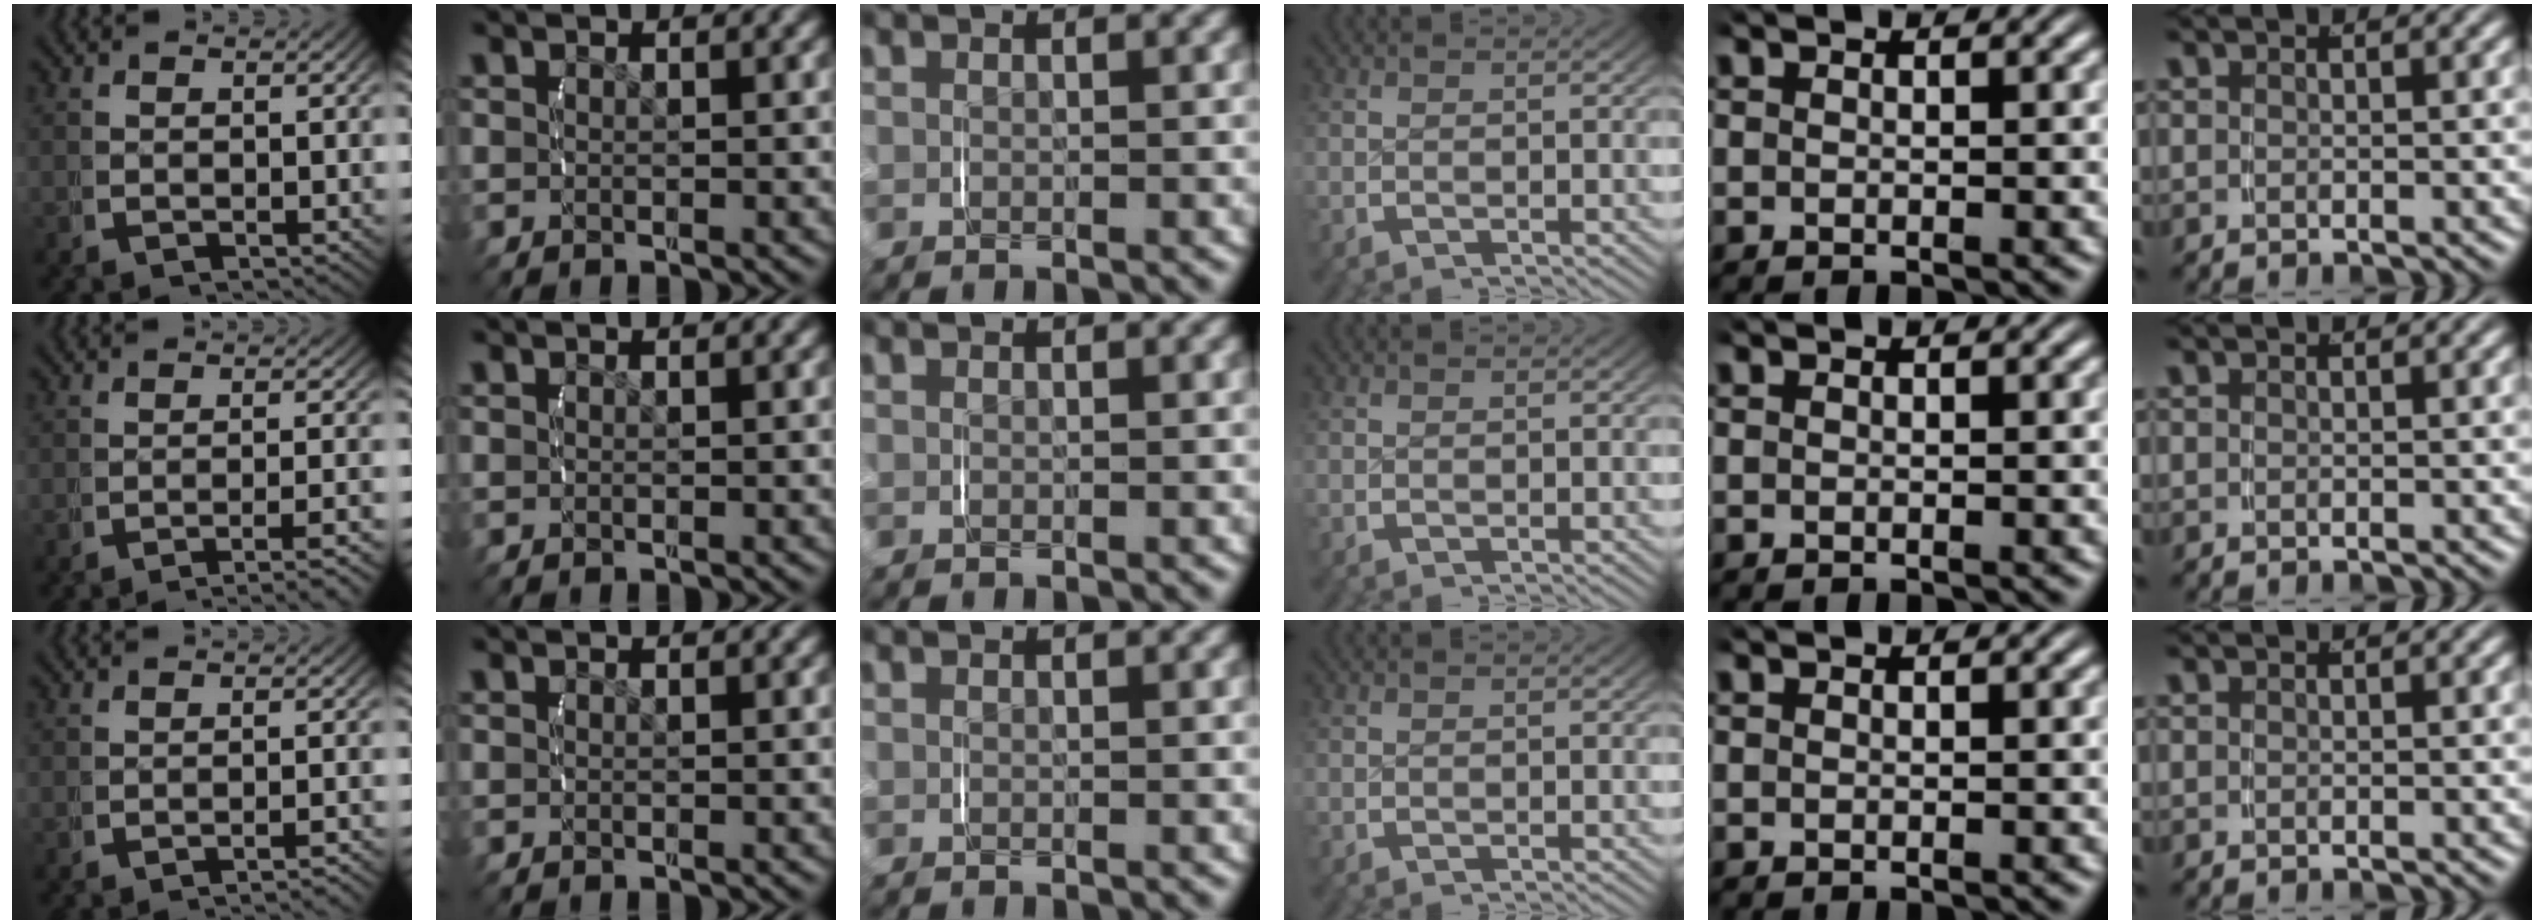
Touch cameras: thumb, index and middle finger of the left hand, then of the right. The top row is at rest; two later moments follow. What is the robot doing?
{"motion": "lift_and_place", "object": "string"}